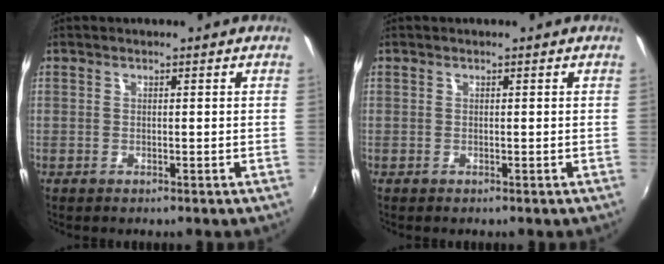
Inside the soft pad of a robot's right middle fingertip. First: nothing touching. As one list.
[{"total": 0.0}]